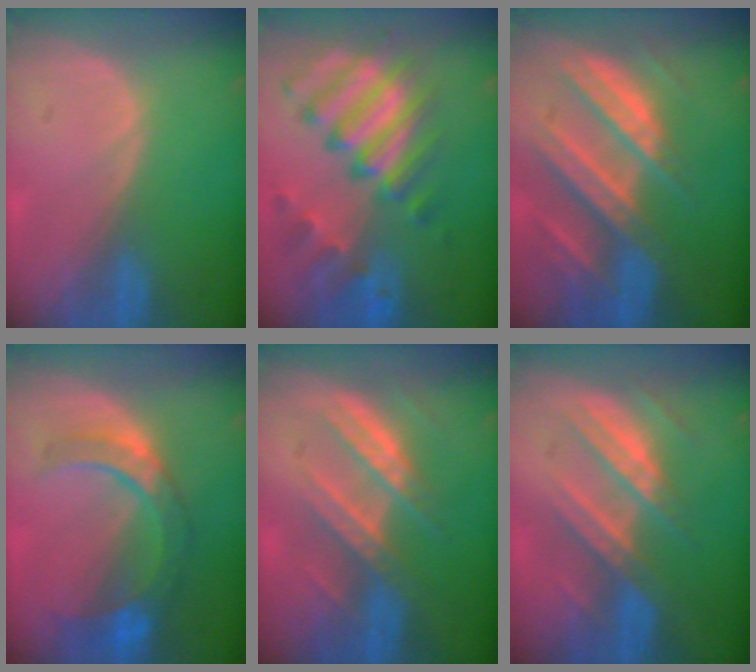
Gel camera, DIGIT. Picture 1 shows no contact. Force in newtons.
{"total": 11.4, "press": 9.8, "slide": 5.9}
{"total": 10.6, "press": 9.3, "slide": 5.0}
{"total": 8.8, "press": 7.8, "slide": 4.1}
{"total": 7.2, "press": 7.1, "slide": 1.4}
{"total": 7.2, "press": 7.2, "slide": 0.8}